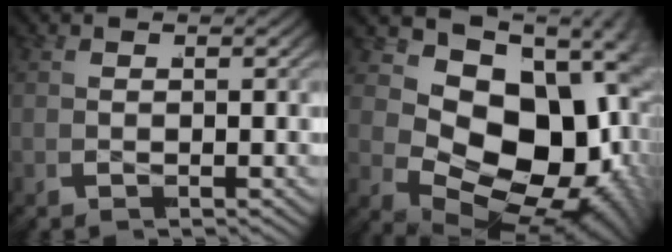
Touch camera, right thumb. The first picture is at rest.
{"total": 20.4, "force": [-2.3, 13.6, 15.0], "torque": [-0.281, -0.061, -0.006]}